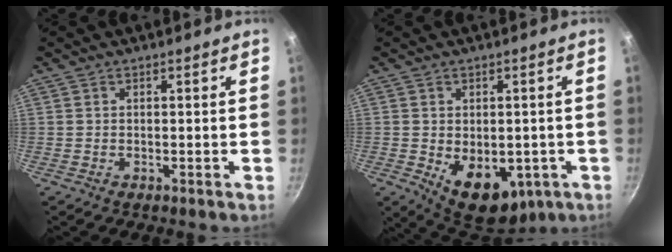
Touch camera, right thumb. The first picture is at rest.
{"total": 12.2, "force": [-3.0, 7.9, 8.8], "torque": [-0.089, -0.013, -0.022]}